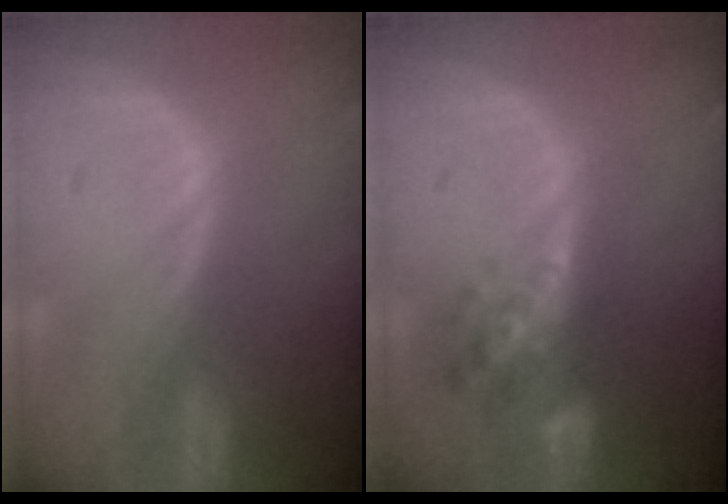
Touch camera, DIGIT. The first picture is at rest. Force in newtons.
{"total": 6.1, "press": 5.9, "slide": 1.5}